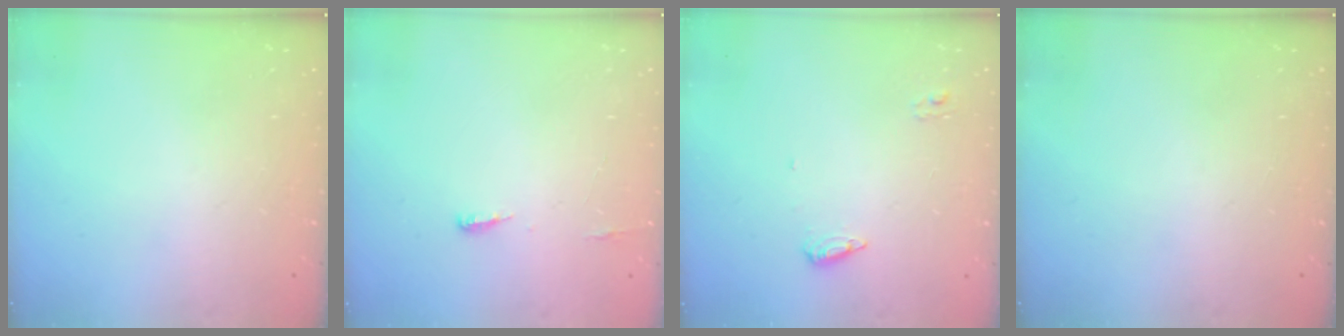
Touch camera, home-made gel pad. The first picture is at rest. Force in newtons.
{"total": 3.7, "press": 3.5, "slide": 1.2}
{"total": 7.0, "press": 7.0, "slide": 0.5}
{"total": 0.0}